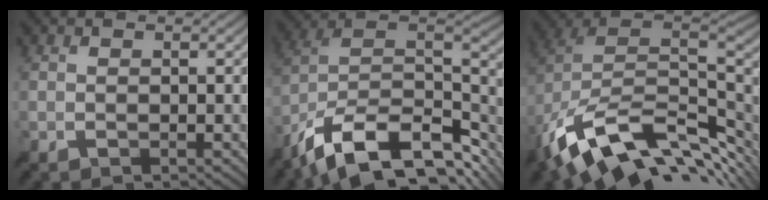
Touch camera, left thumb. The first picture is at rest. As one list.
[{"total": 16.3, "force": [-9.6, 7.8, 10.7], "torque": [-0.250, -0.019, -0.153]}, {"total": 15.5, "force": [-4.3, 9.4, 11.5], "torque": [-0.243, -0.025, -0.062]}]